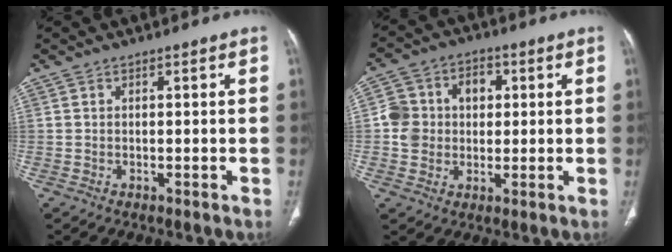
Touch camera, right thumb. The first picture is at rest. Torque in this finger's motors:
{"motor_torque": [1.10, 1.09, 0.83, 0.48, 0.05]}